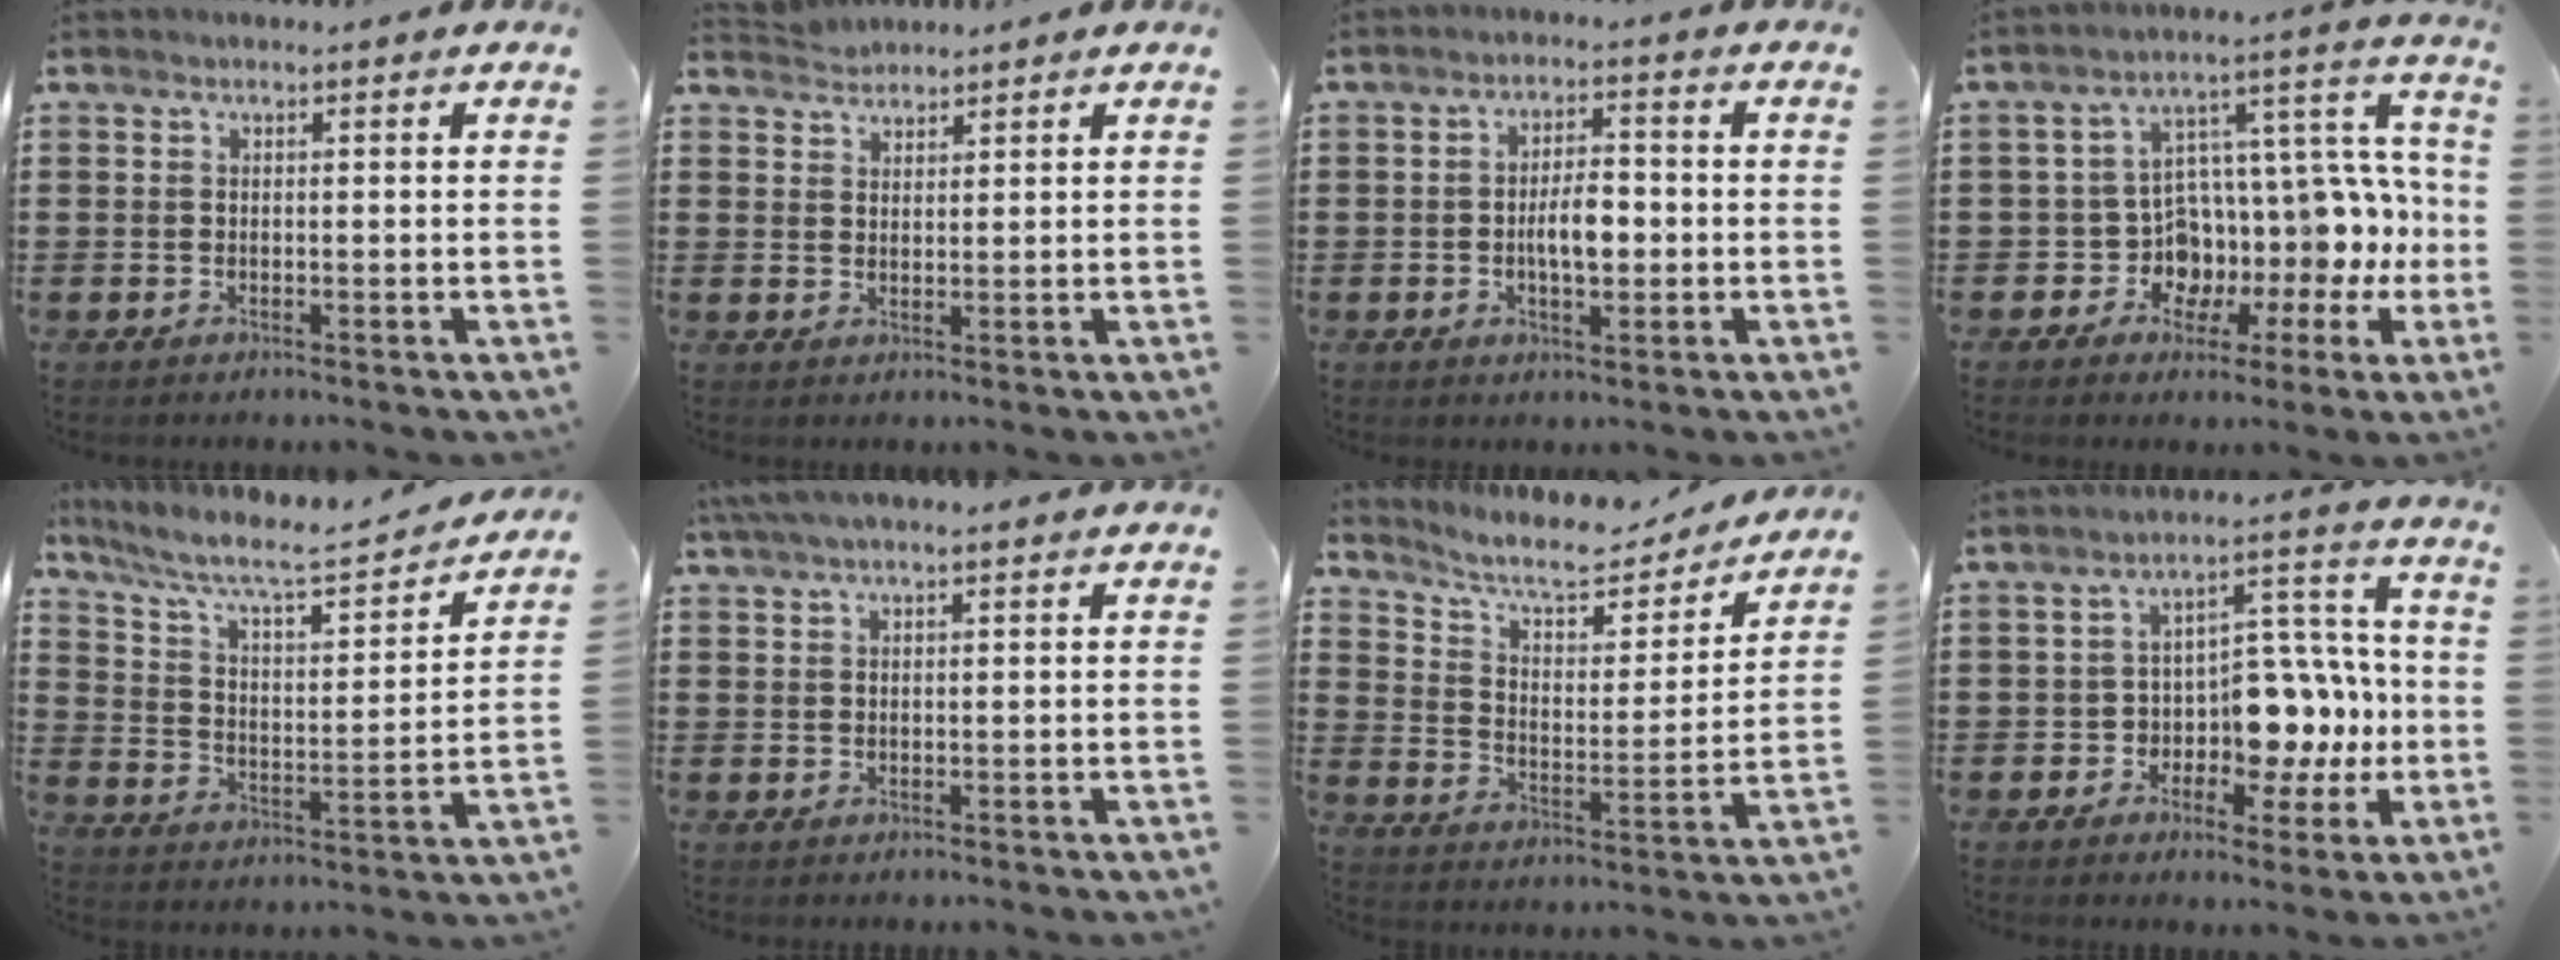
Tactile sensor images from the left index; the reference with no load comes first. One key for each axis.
{"total": 2.2, "fx": 2.2, "fy": 0.2, "fz": -0.4, "tx": 0.000, "ty": -0.001, "tz": 0.044}
{"total": 5.1, "fx": -0.6, "fy": 2.0, "fz": 4.6, "tx": -0.084, "ty": 0.000, "tz": -0.018}
{"total": 7.6, "fx": 1.2, "fy": 6.2, "fz": 4.2, "tx": -0.094, "ty": -0.059, "tz": 0.024}
{"total": 6.6, "fx": 5.5, "fy": 0.8, "fz": 3.6, "tx": -0.095, "ty": -0.040, "tz": 0.086}
{"total": 2.6, "fx": 2.0, "fy": 0.3, "fz": 1.7, "tx": -0.037, "ty": 0.002, "tz": 0.038}
{"total": 7.2, "fx": 6.3, "fy": 2.0, "fz": 2.8, "tx": -0.076, "ty": -0.041, "tz": 0.106}
{"total": 8.3, "fx": -0.8, "fy": 6.7, "fz": 4.8, "tx": -0.085, "ty": 0.000, "tz": -0.009}